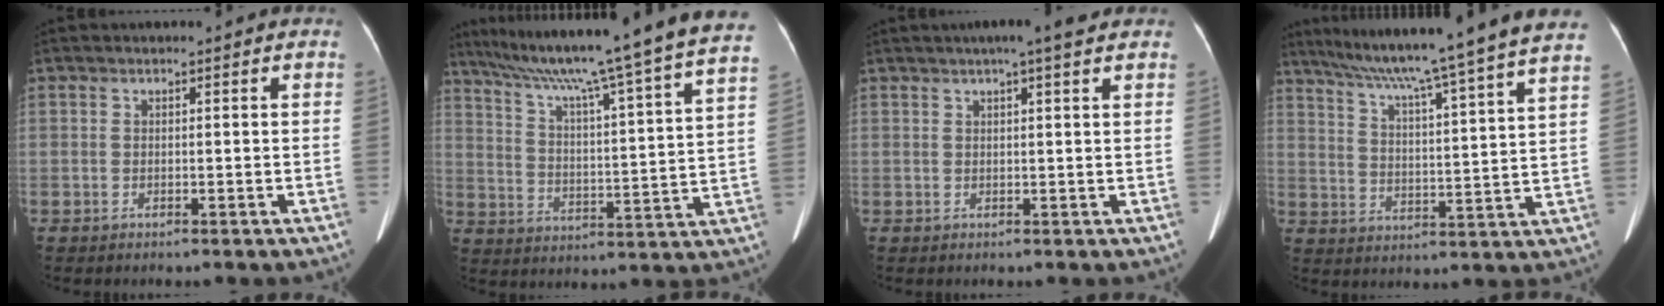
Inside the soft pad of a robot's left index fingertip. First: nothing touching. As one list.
[{"total": 29.4, "force": [25.0, -1.4, 15.4], "torque": [-0.255, -0.051, 0.336]}, {"total": 5.6, "force": [4.3, 0.2, 3.6], "torque": [-0.052, 0.022, 0.057]}, {"total": 24.3, "force": [20.9, -2.4, 12.2], "torque": [-0.202, -0.032, 0.282]}]